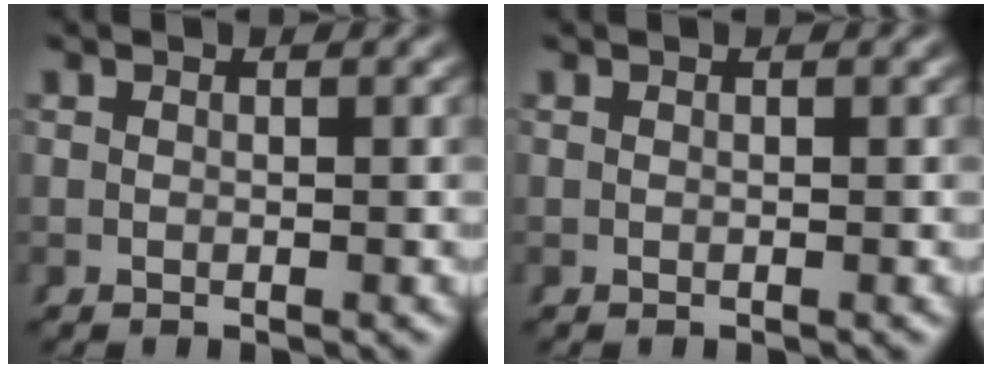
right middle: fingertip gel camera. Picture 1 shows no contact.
{"total": 0.0}